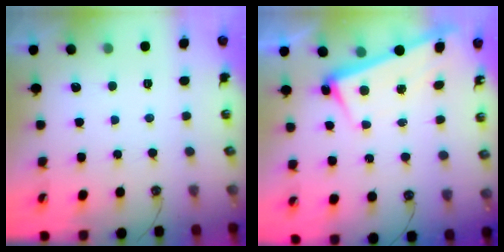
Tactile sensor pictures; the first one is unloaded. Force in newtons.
{"total": 2.6, "press": 2.3, "slide": 1.2}